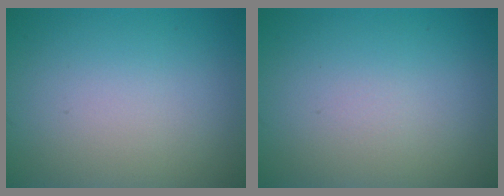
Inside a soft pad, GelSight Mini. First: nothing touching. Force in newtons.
{"total": 0.0}